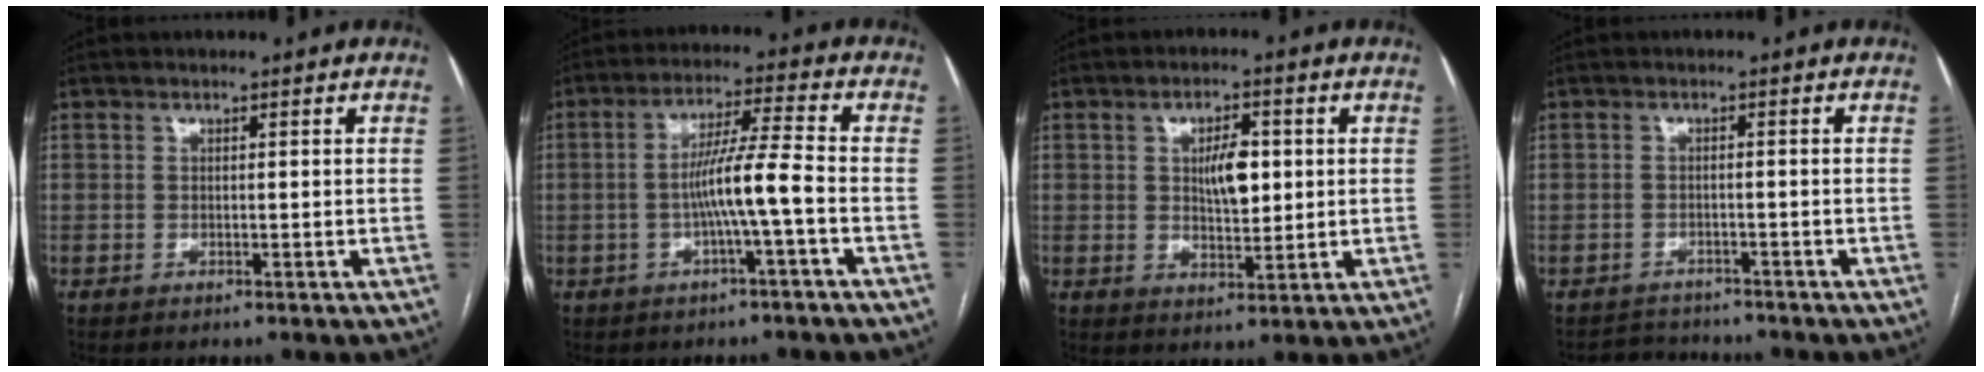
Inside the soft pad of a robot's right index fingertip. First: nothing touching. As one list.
[{"total": 7.7, "force": [-1.9, -0.7, 7.4], "torque": [-0.137, 0.011, -0.033]}, {"total": 5.9, "force": [1.0, 2.5, 5.3], "torque": [-0.085, 0.003, 0.021]}, {"total": 3.2, "force": [-3.0, 1.0, -0.6], "torque": [0.008, -0.004, -0.046]}]